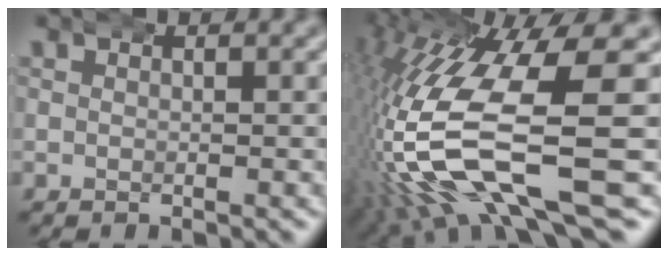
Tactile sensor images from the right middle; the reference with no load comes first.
{"total": 14.3, "force": [-2.1, 6.5, 12.6], "torque": [-0.270, -0.023, -0.020]}